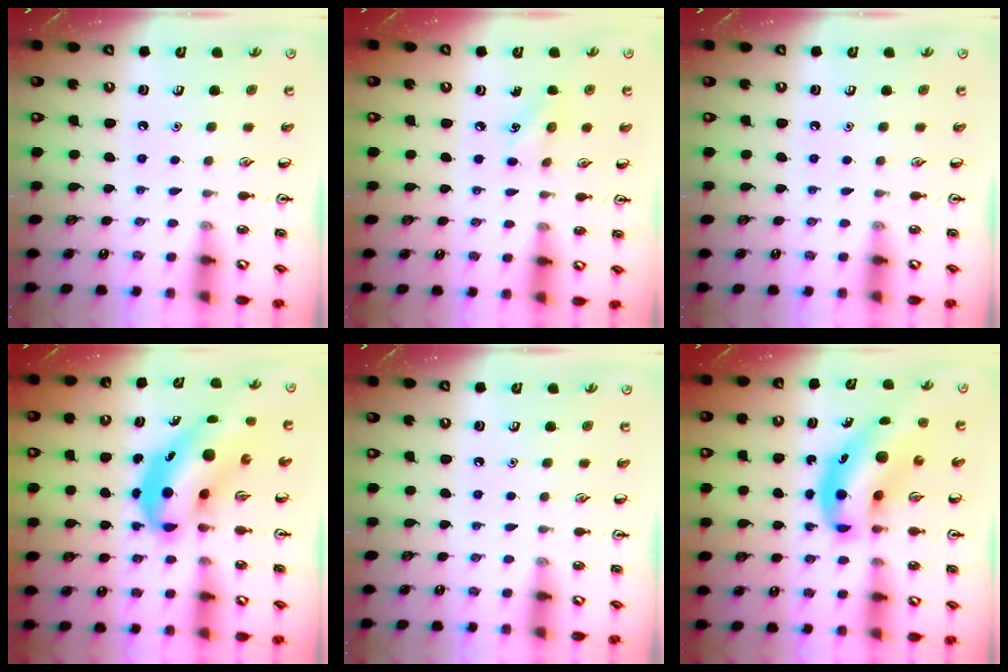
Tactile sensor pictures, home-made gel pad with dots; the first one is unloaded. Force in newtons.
{"total": 5.7, "press": 5.4, "slide": 1.9}
{"total": 0.0}
{"total": 8.3, "press": 8.0, "slide": 2.2}
{"total": 0.0}
{"total": 10.7, "press": 10.2, "slide": 3.0}